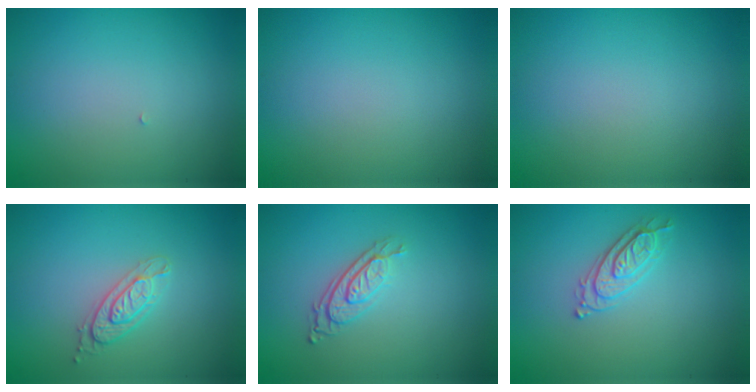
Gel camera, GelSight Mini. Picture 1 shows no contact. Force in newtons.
{"total": 0.0}
{"total": 0.0}
{"total": 2.1, "press": 2.1, "slide": 0.3}
{"total": 2.9, "press": 2.1, "slide": 2.1}
{"total": 2.2, "press": 2.2, "slide": 0.3}